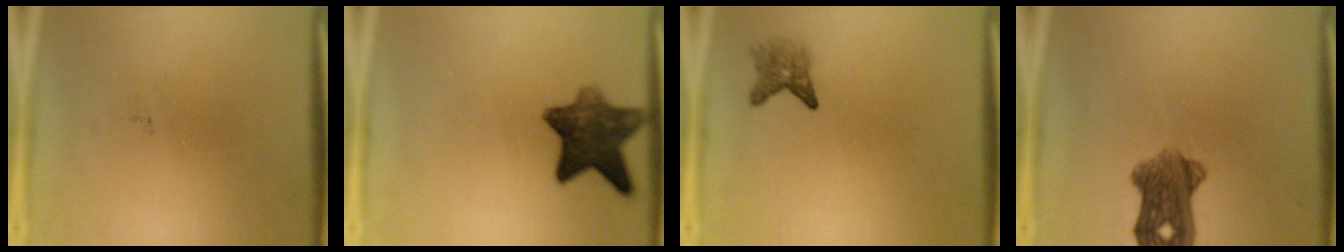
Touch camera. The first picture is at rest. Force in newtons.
{"total": 9.1}
{"total": 2.4}
{"total": 6.8}